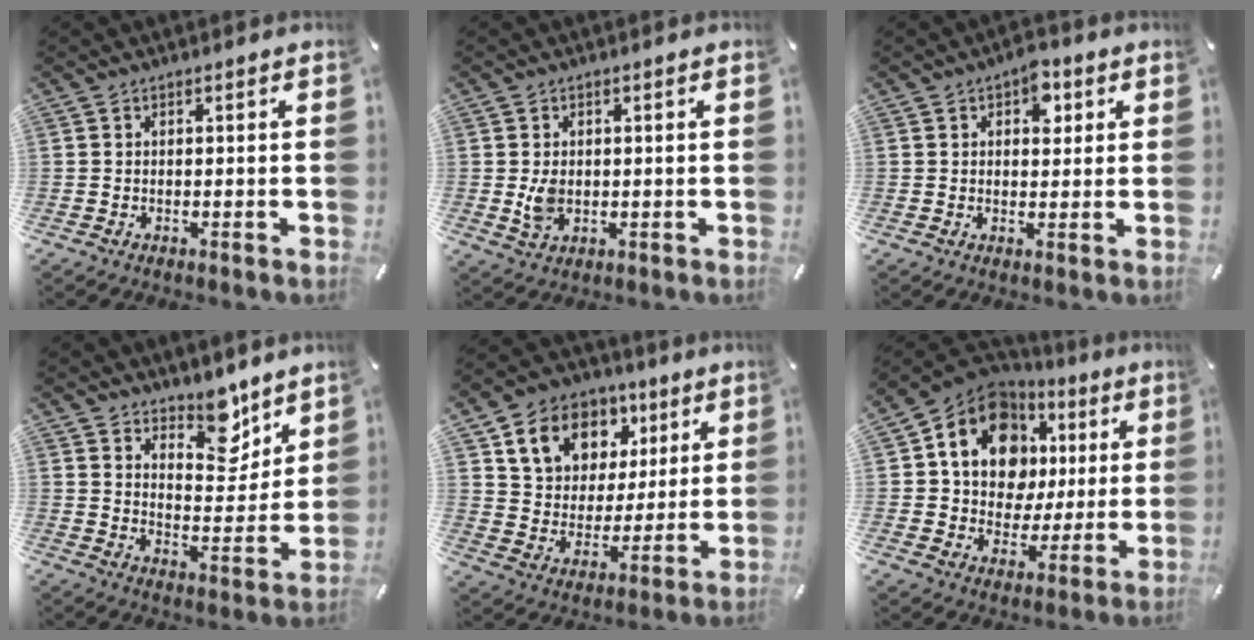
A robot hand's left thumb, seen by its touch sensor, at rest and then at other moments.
{"total": 4.6, "force": [0.1, 3.4, 3.1], "torque": [-0.064, -0.009, -0.005]}
{"total": 5.5, "force": [2.1, 3.5, 3.7], "torque": [-0.031, -0.009, 0.027]}
{"total": 12.0, "force": [10.2, 5.3, 3.5], "torque": [-0.030, -0.092, 0.186]}
{"total": 14.2, "force": [7.3, 11.2, 4.8], "torque": [-0.089, -0.028, 0.140]}
{"total": 16.3, "force": [5.5, 12.9, 8.3], "torque": [-0.156, -0.035, 0.101]}